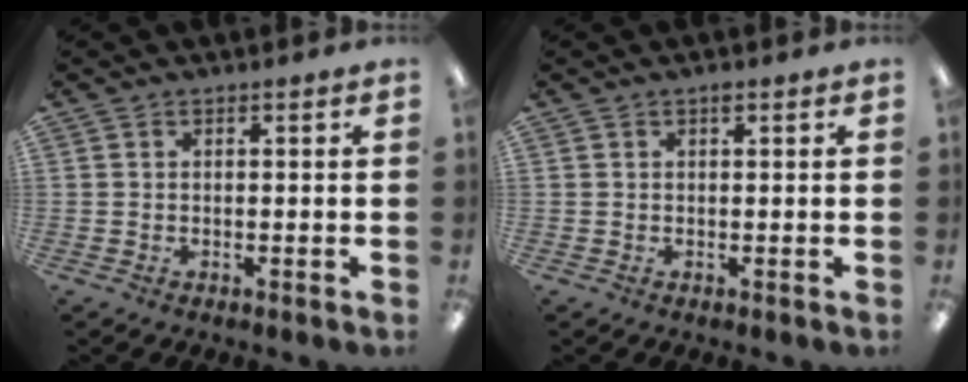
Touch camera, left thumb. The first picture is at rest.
{"total": 0.9, "force": [0.6, 0.3, 0.6], "torque": [-0.005, -0.001, 0.008]}